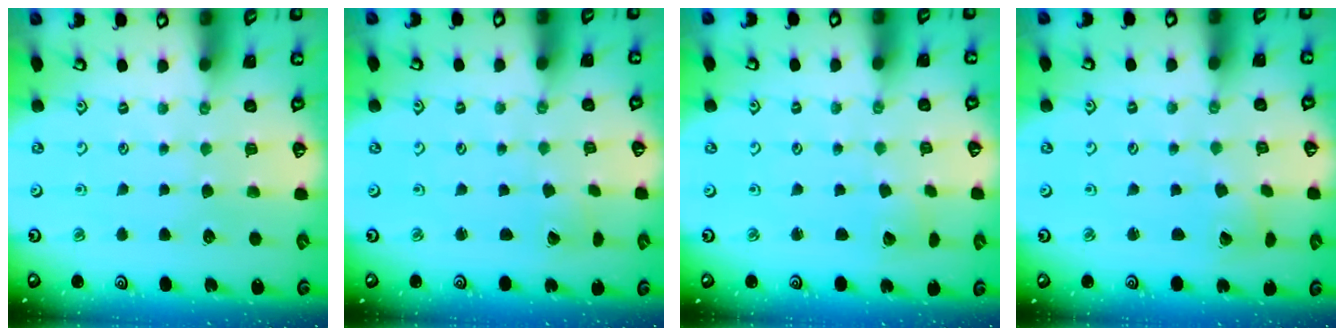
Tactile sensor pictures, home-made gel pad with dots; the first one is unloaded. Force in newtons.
{"total": 1.5, "press": 1.5, "slide": 0.1}
{"total": 3.3, "press": 3.3, "slide": 0.2}
{"total": 2.0, "press": 2.0, "slide": 0.3}